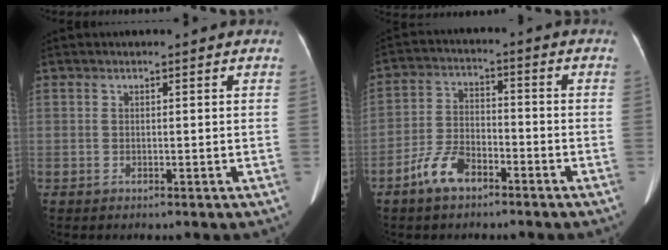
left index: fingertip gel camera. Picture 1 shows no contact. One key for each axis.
{"total": 7.0, "fx": -4.7, "fy": 3.1, "fz": 4.1, "tx": -0.095, "ty": 0.006, "tz": -0.090}